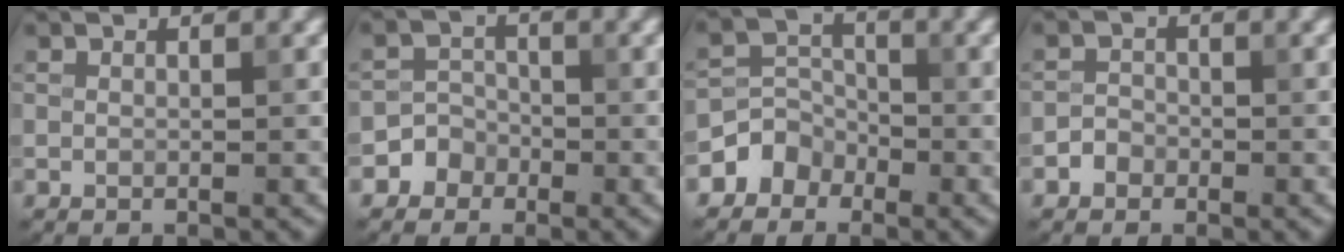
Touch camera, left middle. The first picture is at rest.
{"total": 2.4, "force": [-1.4, 2.0, 0.1], "torque": [0.026, 0.011, -0.033]}
{"total": 2.8, "force": [-1.8, 2.1, 0.3], "torque": [0.004, 0.010, -0.039]}
{"total": 1.4, "force": [-0.8, 1.1, 0.2], "torque": [0.004, 0.006, -0.015]}